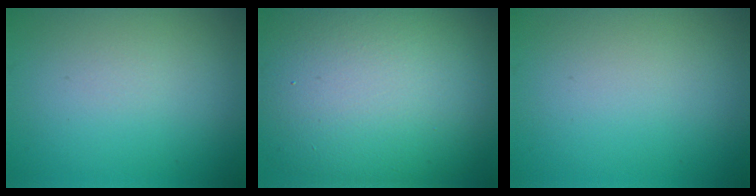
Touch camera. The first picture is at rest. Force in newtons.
{"total": 16.6, "press": 16.6, "slide": 0.4}
{"total": 0.0}